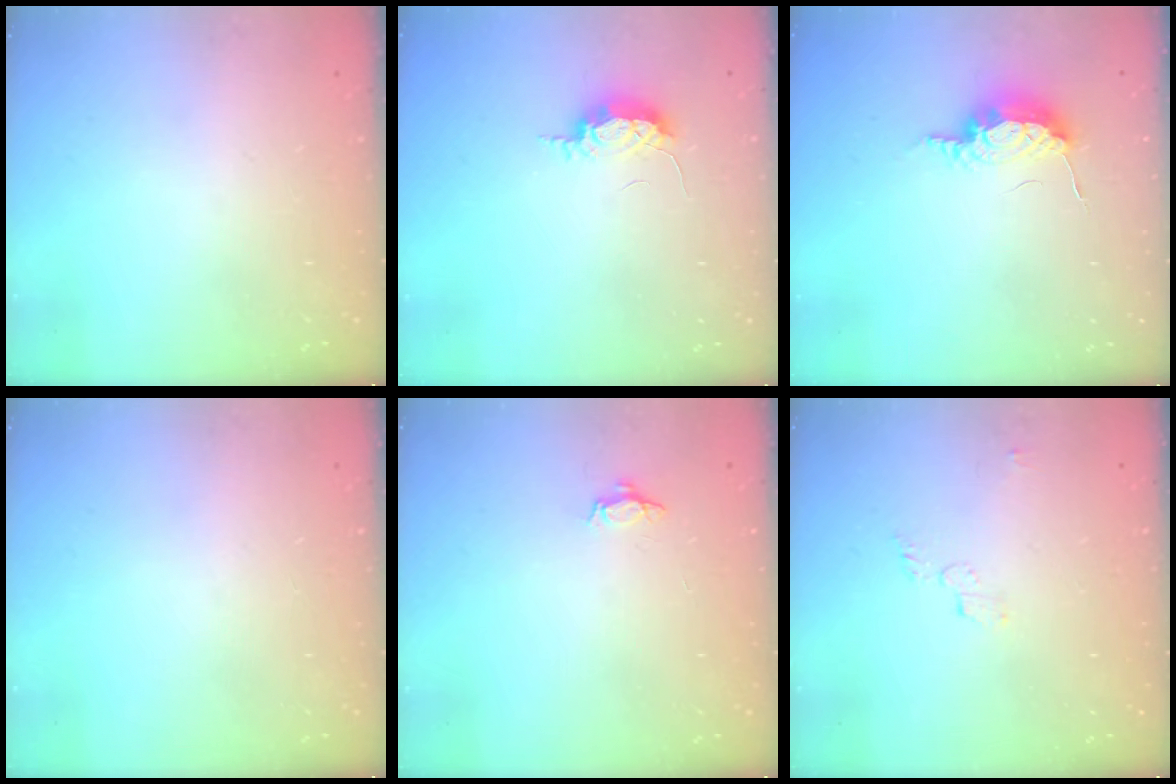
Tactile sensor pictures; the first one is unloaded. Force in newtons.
{"total": 5.9, "press": 5.5, "slide": 2.2}
{"total": 7.4, "press": 7.3, "slide": 0.8}
{"total": 0.0}
{"total": 3.6, "press": 3.6, "slide": 0.4}
{"total": 3.5, "press": 3.5, "slide": 0.1}